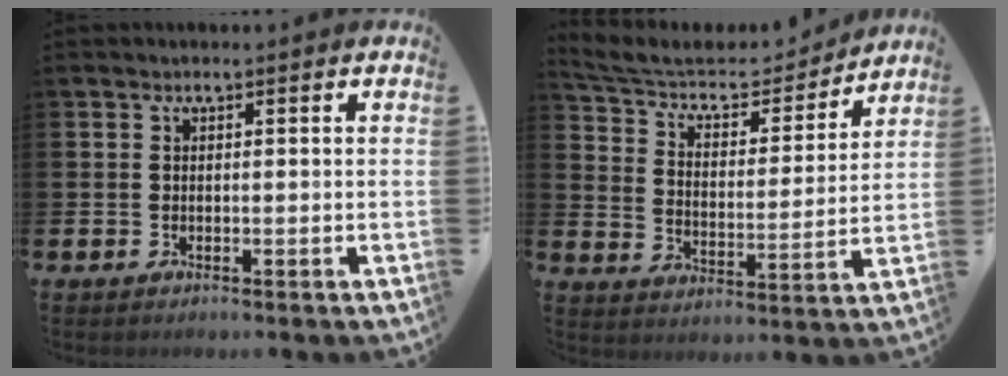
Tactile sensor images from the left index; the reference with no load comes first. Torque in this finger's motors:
{"motor_torque": [-0.54, -0.73, 0.03, 0.00]}